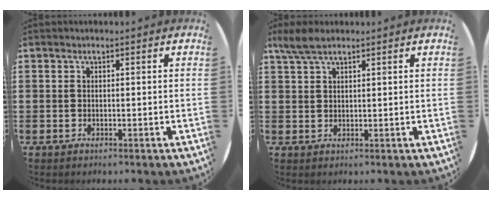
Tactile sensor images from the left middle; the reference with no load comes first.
{"total": 3.5, "force": [2.6, 1.0, 2.1], "torque": [-0.047, 0.006, 0.048]}